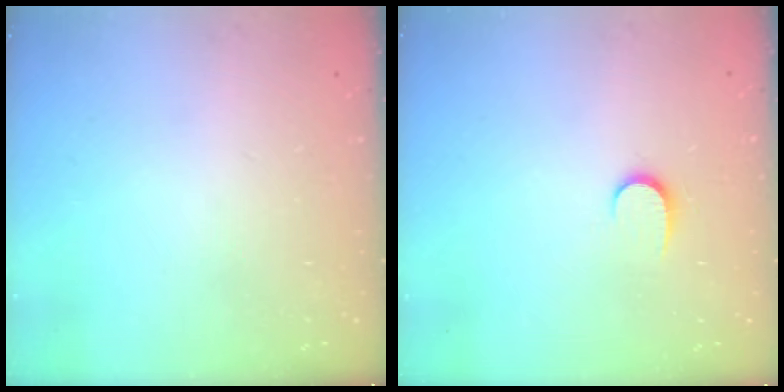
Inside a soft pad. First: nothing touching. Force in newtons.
{"total": 5.4, "press": 5.4, "slide": 0.6}